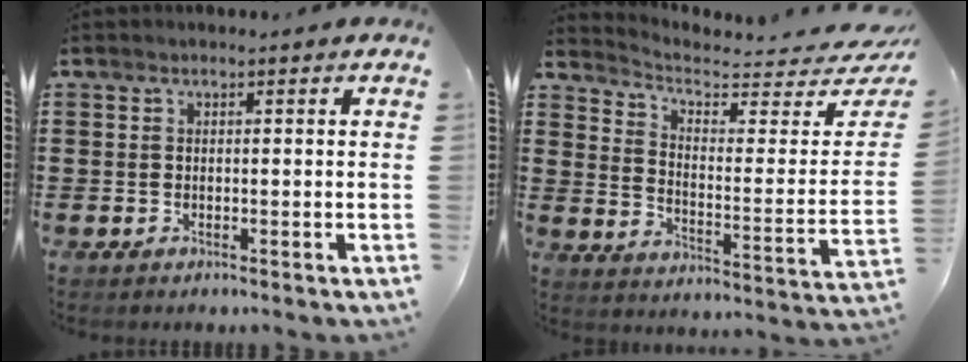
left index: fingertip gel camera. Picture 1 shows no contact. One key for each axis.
{"total": 4.3, "fx": 3.5, "fy": 1.5, "fz": 1.9, "tx": -0.052, "ty": -0.034, "tz": 0.054}